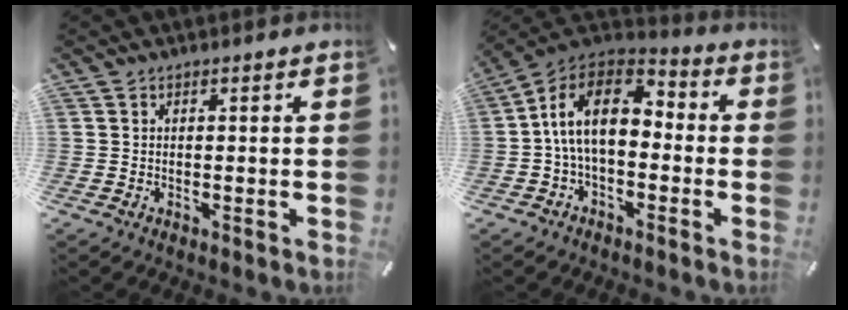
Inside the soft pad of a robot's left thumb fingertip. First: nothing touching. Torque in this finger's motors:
{"motor_torque": [1.57, 3.44, 0.50, -0.01, 0.19]}